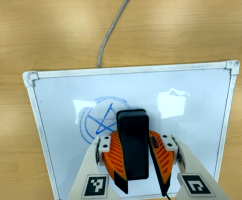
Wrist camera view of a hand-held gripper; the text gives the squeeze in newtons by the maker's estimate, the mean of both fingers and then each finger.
{"total": 17.5, "left": 18.9, "right": 16.1}